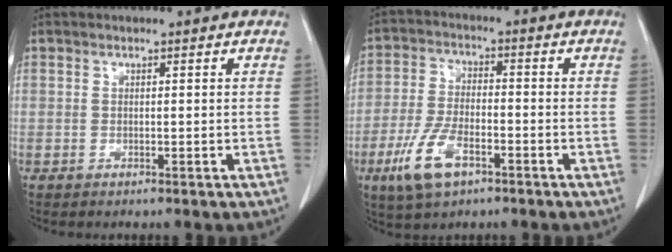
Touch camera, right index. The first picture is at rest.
{"total": 8.9, "force": [-4.6, 3.8, 6.7], "torque": [-0.153, -0.005, -0.084]}